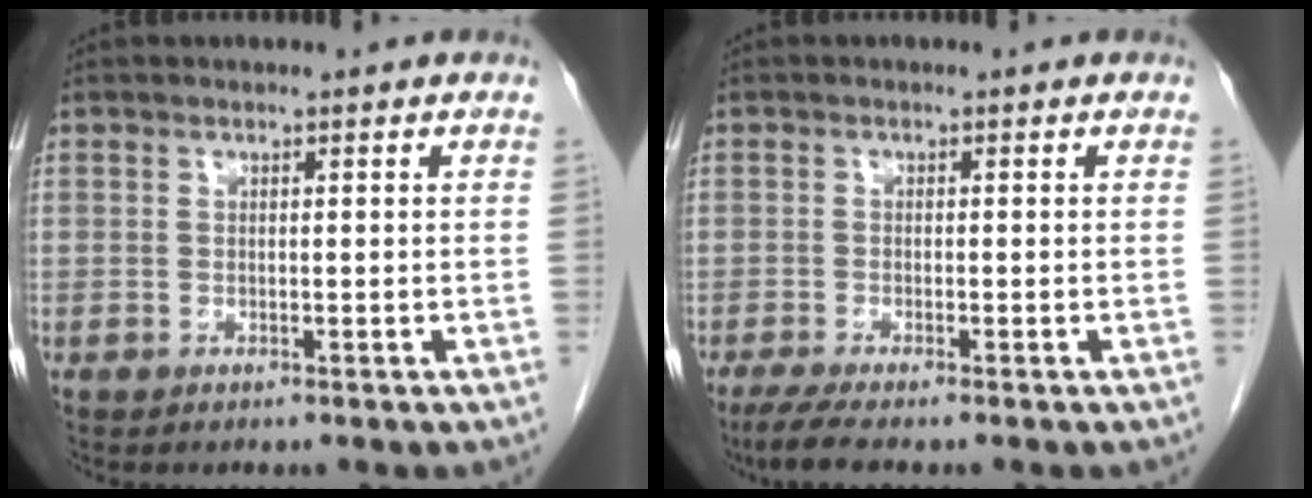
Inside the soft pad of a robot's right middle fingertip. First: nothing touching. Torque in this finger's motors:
{"motor_torque": [0.46, -0.29, 0.02, 0.02]}